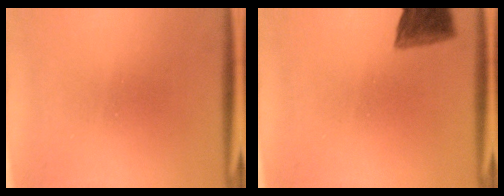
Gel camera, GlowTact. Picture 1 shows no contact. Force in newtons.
{"total": 6.3}